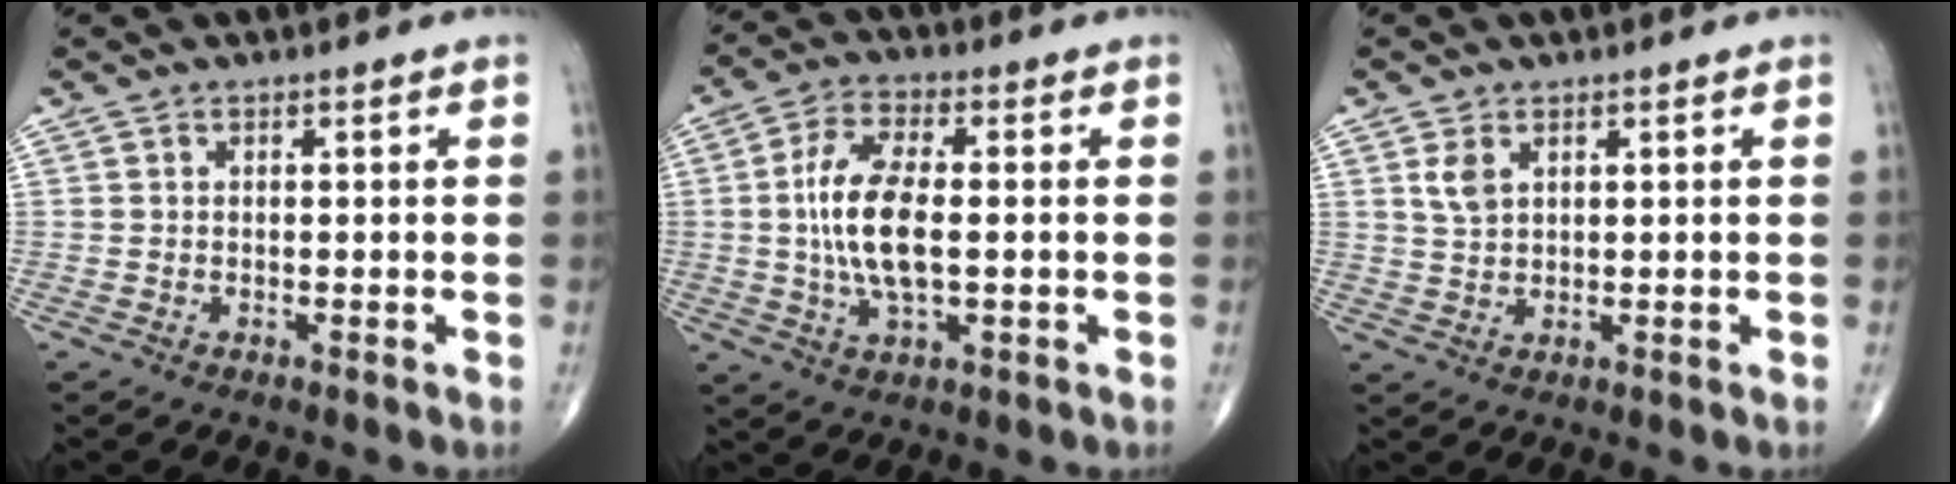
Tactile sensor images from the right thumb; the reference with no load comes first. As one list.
[{"total": 11.9, "force": [-0.1, 5.1, 10.7], "torque": [-0.216, 0.005, -0.003]}, {"total": 3.1, "force": [1.5, 1.9, 2.0], "torque": [-0.036, -0.005, 0.034]}]